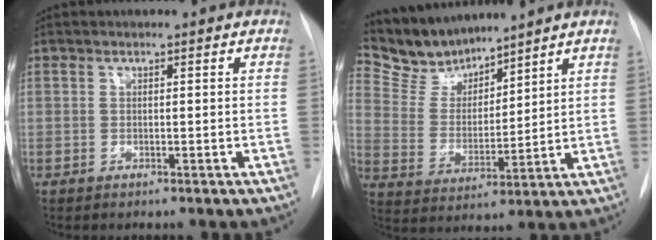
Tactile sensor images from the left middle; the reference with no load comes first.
{"total": 8.9, "force": [8.7, 1.8, 1.1], "torque": [-0.035, 0.006, 0.185]}